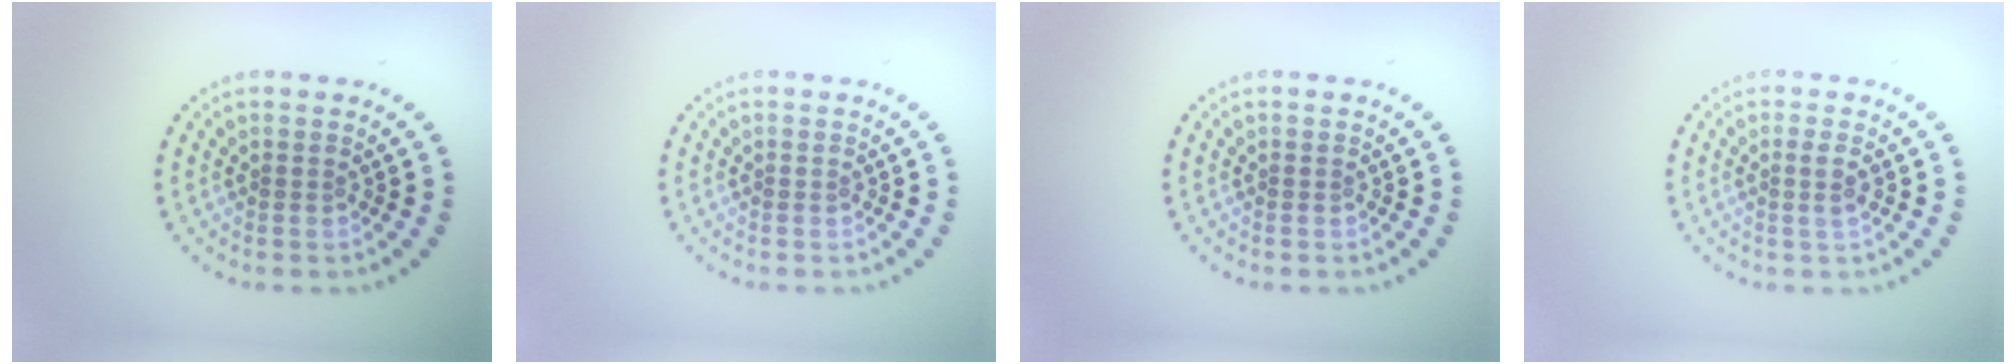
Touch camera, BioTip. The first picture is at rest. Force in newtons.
{"total": 0.0}
{"total": 0.0}
{"total": 1.4, "press": 1.2, "slide": 0.8}